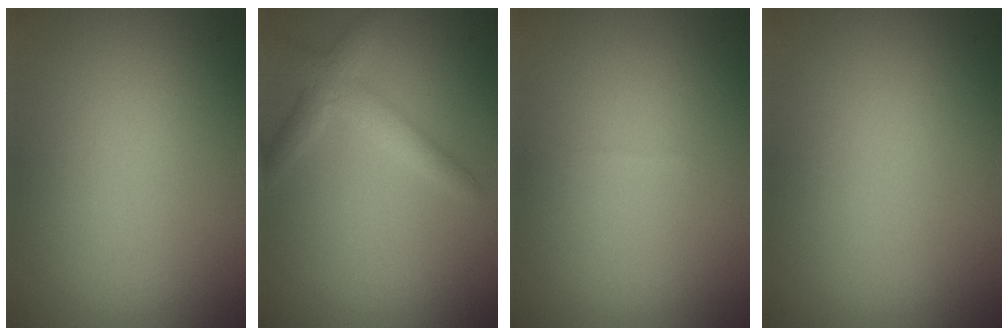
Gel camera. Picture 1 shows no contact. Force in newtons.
{"total": 2.8, "press": 2.8, "slide": 0.1}
{"total": 0.0}
{"total": 0.0}